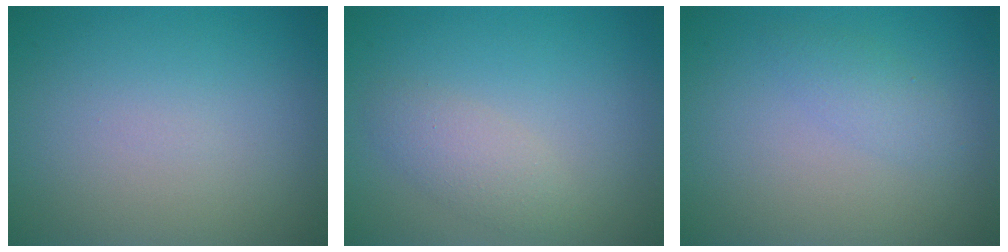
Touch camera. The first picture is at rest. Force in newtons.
{"total": 2.2, "press": 2.2, "slide": 0.0}
{"total": 1.4, "press": 1.4, "slide": 0.0}